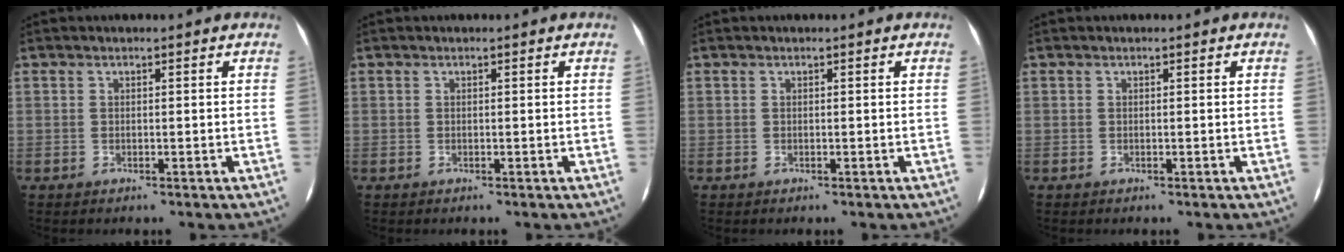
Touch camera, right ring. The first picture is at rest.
{"total": 0.0}
{"total": 0.0}
{"total": 0.0}